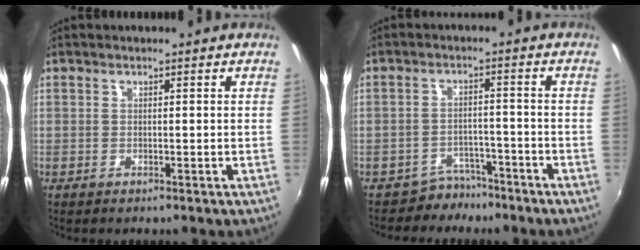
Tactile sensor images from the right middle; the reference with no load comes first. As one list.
[{"total": 4.7, "force": [-4.0, 2.6, 0.1], "torque": [-0.006, 0.017, -0.060]}]